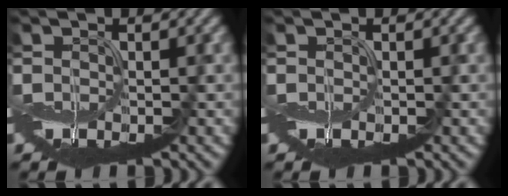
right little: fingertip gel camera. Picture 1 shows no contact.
{"total": 0.0}